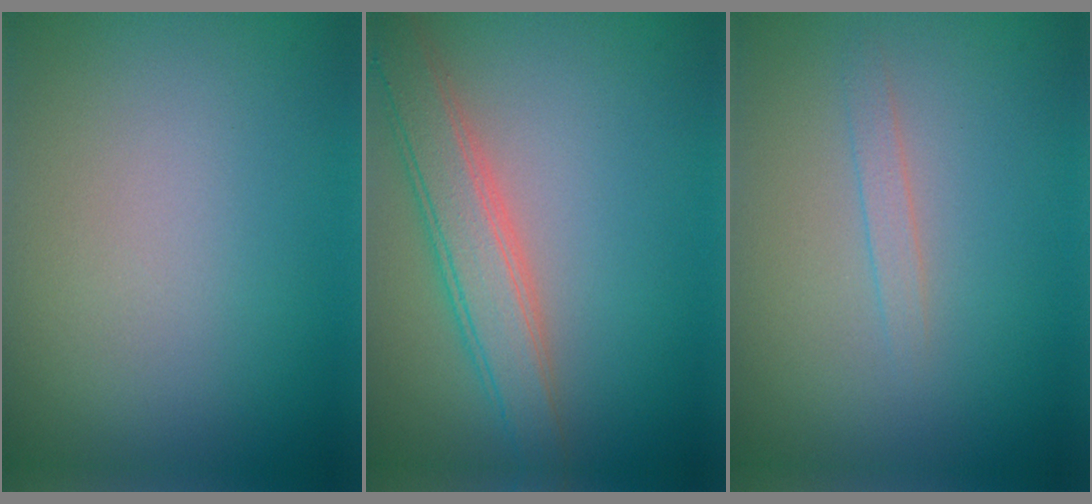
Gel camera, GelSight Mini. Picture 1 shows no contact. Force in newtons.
{"total": 4.6, "press": 4.6, "slide": 0.3}
{"total": 1.1, "press": 1.1, "slide": 0.0}